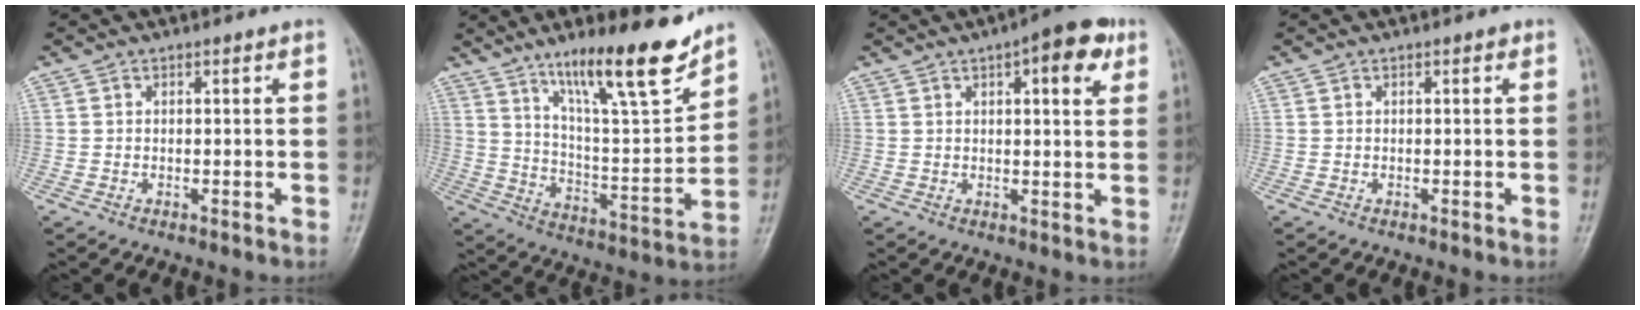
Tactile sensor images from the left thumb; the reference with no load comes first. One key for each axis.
{"total": 19.0, "fx": 13.1, "fy": 4.0, "fz": 13.1, "tx": -0.176, "ty": -0.078, "tz": 0.221}
{"total": 9.2, "fx": 4.1, "fy": 3.4, "fz": 7.5, "tx": -0.075, "ty": -0.004, "tz": 0.049}
{"total": 0.6, "fx": 0.2, "fy": 0.4, "fz": 0.4, "tx": 0.005, "ty": 0.002, "tz": -0.002}